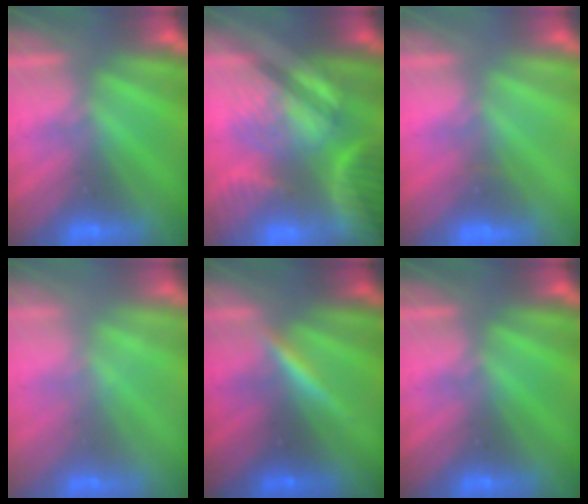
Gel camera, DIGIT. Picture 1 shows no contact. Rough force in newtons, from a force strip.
{"total": 8.3}
{"total": 2.0}
{"total": 2.2}
{"total": 3.3}
{"total": 0.0}